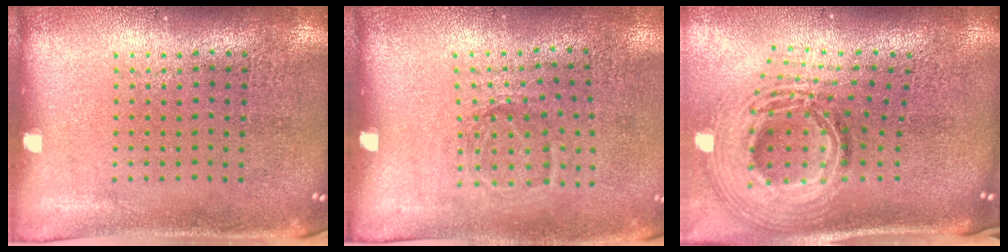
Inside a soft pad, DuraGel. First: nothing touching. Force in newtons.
{"total": 1.2, "press": 0.8, "slide": 0.8}
{"total": 2.9, "press": 2.0, "slide": 2.0}